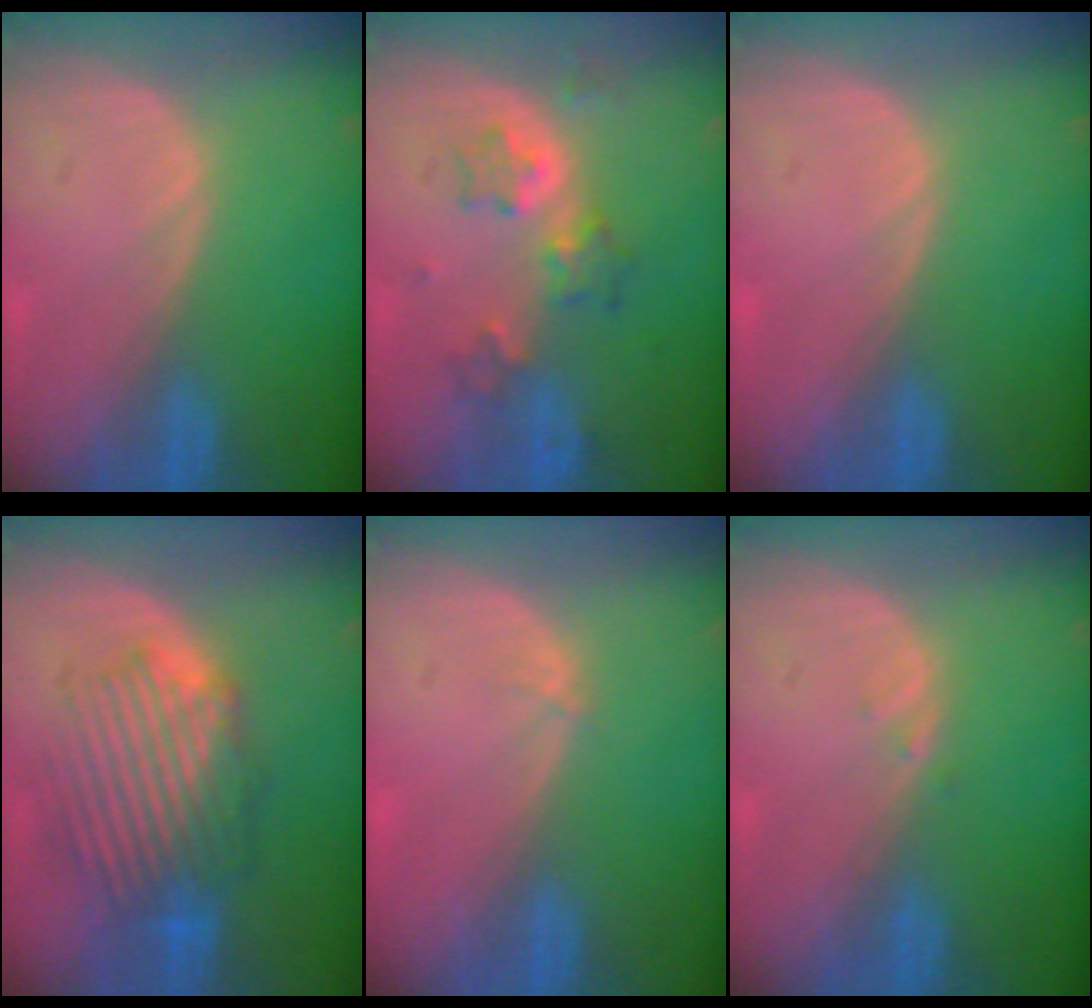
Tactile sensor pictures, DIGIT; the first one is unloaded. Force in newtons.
{"total": 5.4, "press": 5.4, "slide": 0.6}
{"total": 0.0}
{"total": 8.9, "press": 8.6, "slide": 2.2}
{"total": 0.6, "press": 0.4, "slide": 0.3}
{"total": 0.6, "press": 0.6, "slide": 0.1}